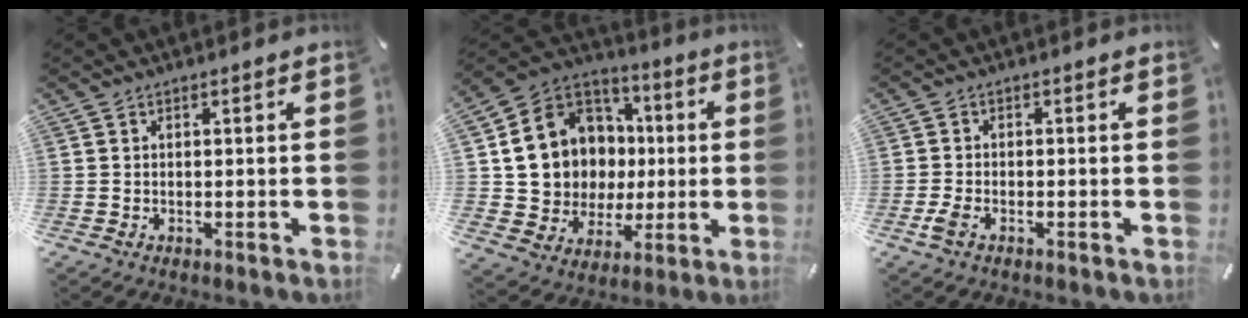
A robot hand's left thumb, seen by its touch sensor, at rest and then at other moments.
{"total": 14.9, "force": [1.8, 14.0, 4.7], "torque": [-0.107, -0.018, 0.059]}
{"total": 2.5, "force": [-1.3, 1.1, 1.7], "torque": [-0.043, 0.000, -0.027]}